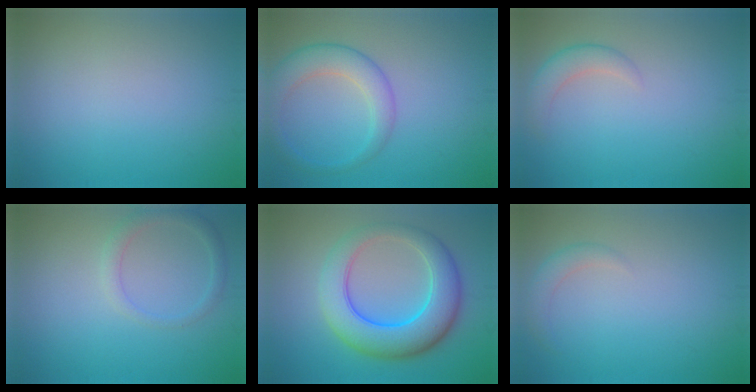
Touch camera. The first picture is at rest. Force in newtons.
{"total": 4.1, "press": 4.0, "slide": 0.3}
{"total": 2.2, "press": 2.2, "slide": 0.1}
{"total": 1.9, "press": 1.9, "slide": 0.1}
{"total": 8.2, "press": 8.2, "slide": 0.1}
{"total": 1.5, "press": 1.5, "slide": 0.1}